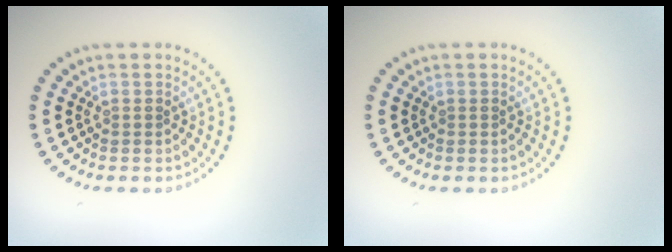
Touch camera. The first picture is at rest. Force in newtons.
{"total": 0.0}